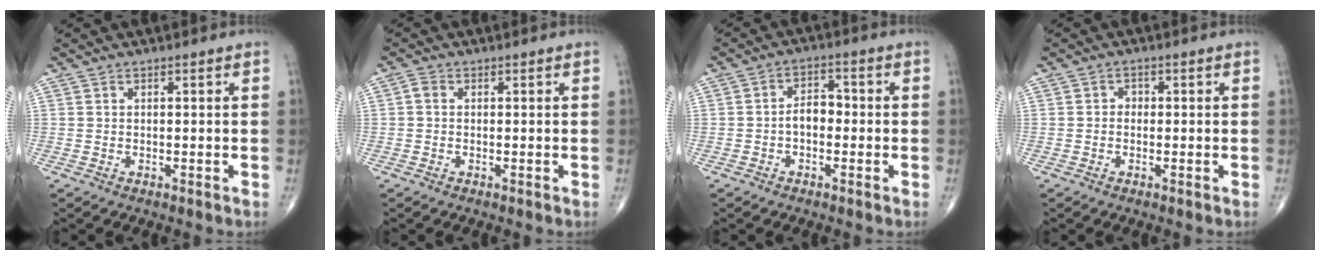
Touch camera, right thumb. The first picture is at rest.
{"total": 1.3, "force": [0.0, 1.0, 0.8], "torque": [-0.012, 0.001, -0.005]}
{"total": 4.3, "force": [-1.0, 2.8, 3.2], "torque": [-0.040, 0.020, -0.025]}
{"total": 1.4, "force": [-0.2, 1.2, 0.7], "torque": [-0.001, 0.005, -0.009]}